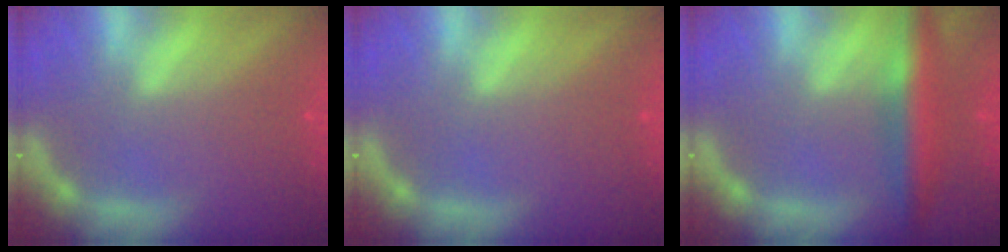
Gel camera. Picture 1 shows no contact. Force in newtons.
{"total": 0.0}
{"total": 5.5}